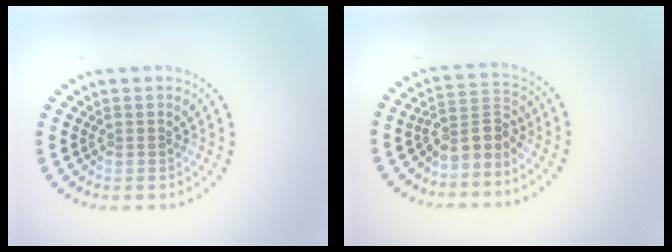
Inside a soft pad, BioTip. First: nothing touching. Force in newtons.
{"total": 2.9, "press": 2.2, "slide": 1.9}